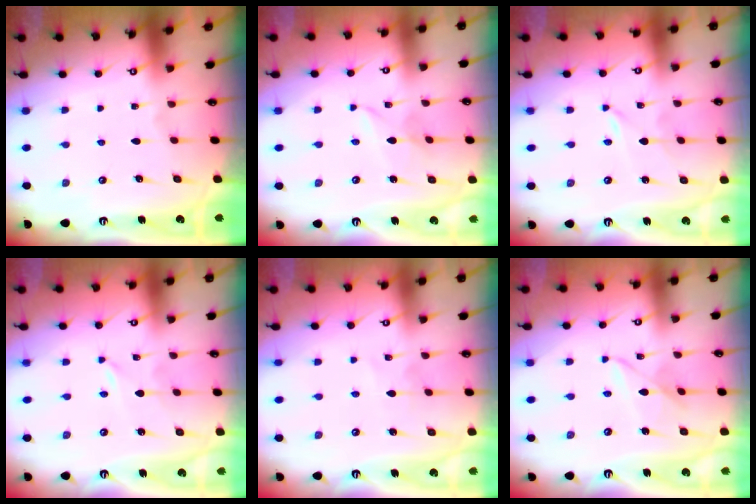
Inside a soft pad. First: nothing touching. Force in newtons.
{"total": 2.5, "press": 2.5, "slide": 0.2}
{"total": 0.0}
{"total": 0.0}
{"total": 2.7, "press": 2.7, "slide": 0.3}
{"total": 4.5, "press": 4.5, "slide": 0.3}